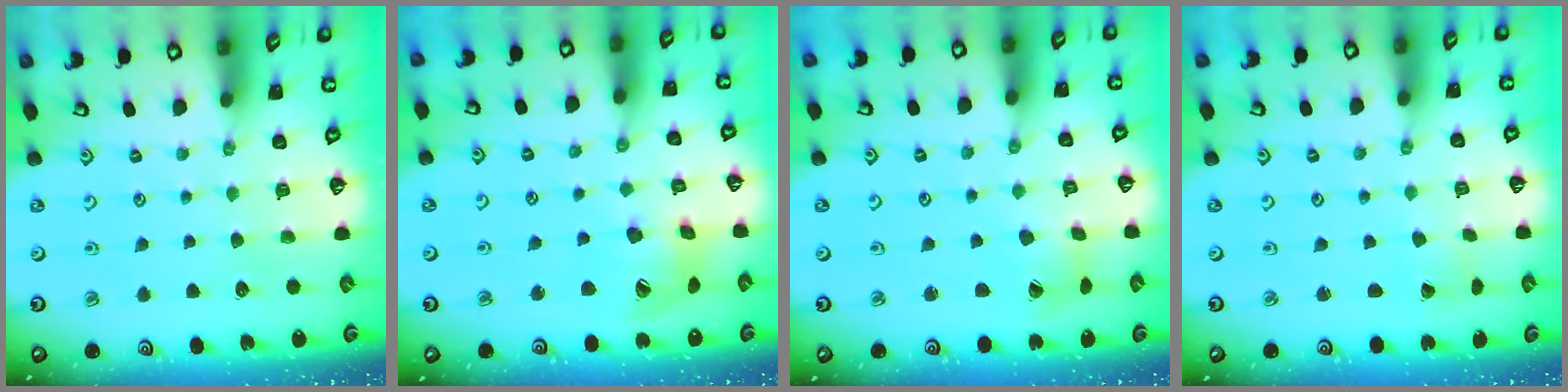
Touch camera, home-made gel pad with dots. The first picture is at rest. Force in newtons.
{"total": 15.5, "press": 15.4, "slide": 2.4}
{"total": 4.8, "press": 4.8, "slide": 0.4}
{"total": 1.8, "press": 1.7, "slide": 0.1}